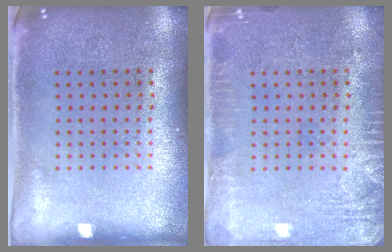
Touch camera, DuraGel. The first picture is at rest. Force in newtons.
{"total": 2.5, "press": 2.5, "slide": 0.4}